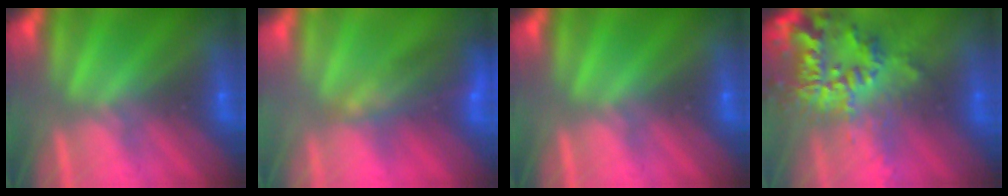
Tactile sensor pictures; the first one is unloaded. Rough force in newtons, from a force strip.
{"total": 10.4}
{"total": 0.0}
{"total": 9.1}